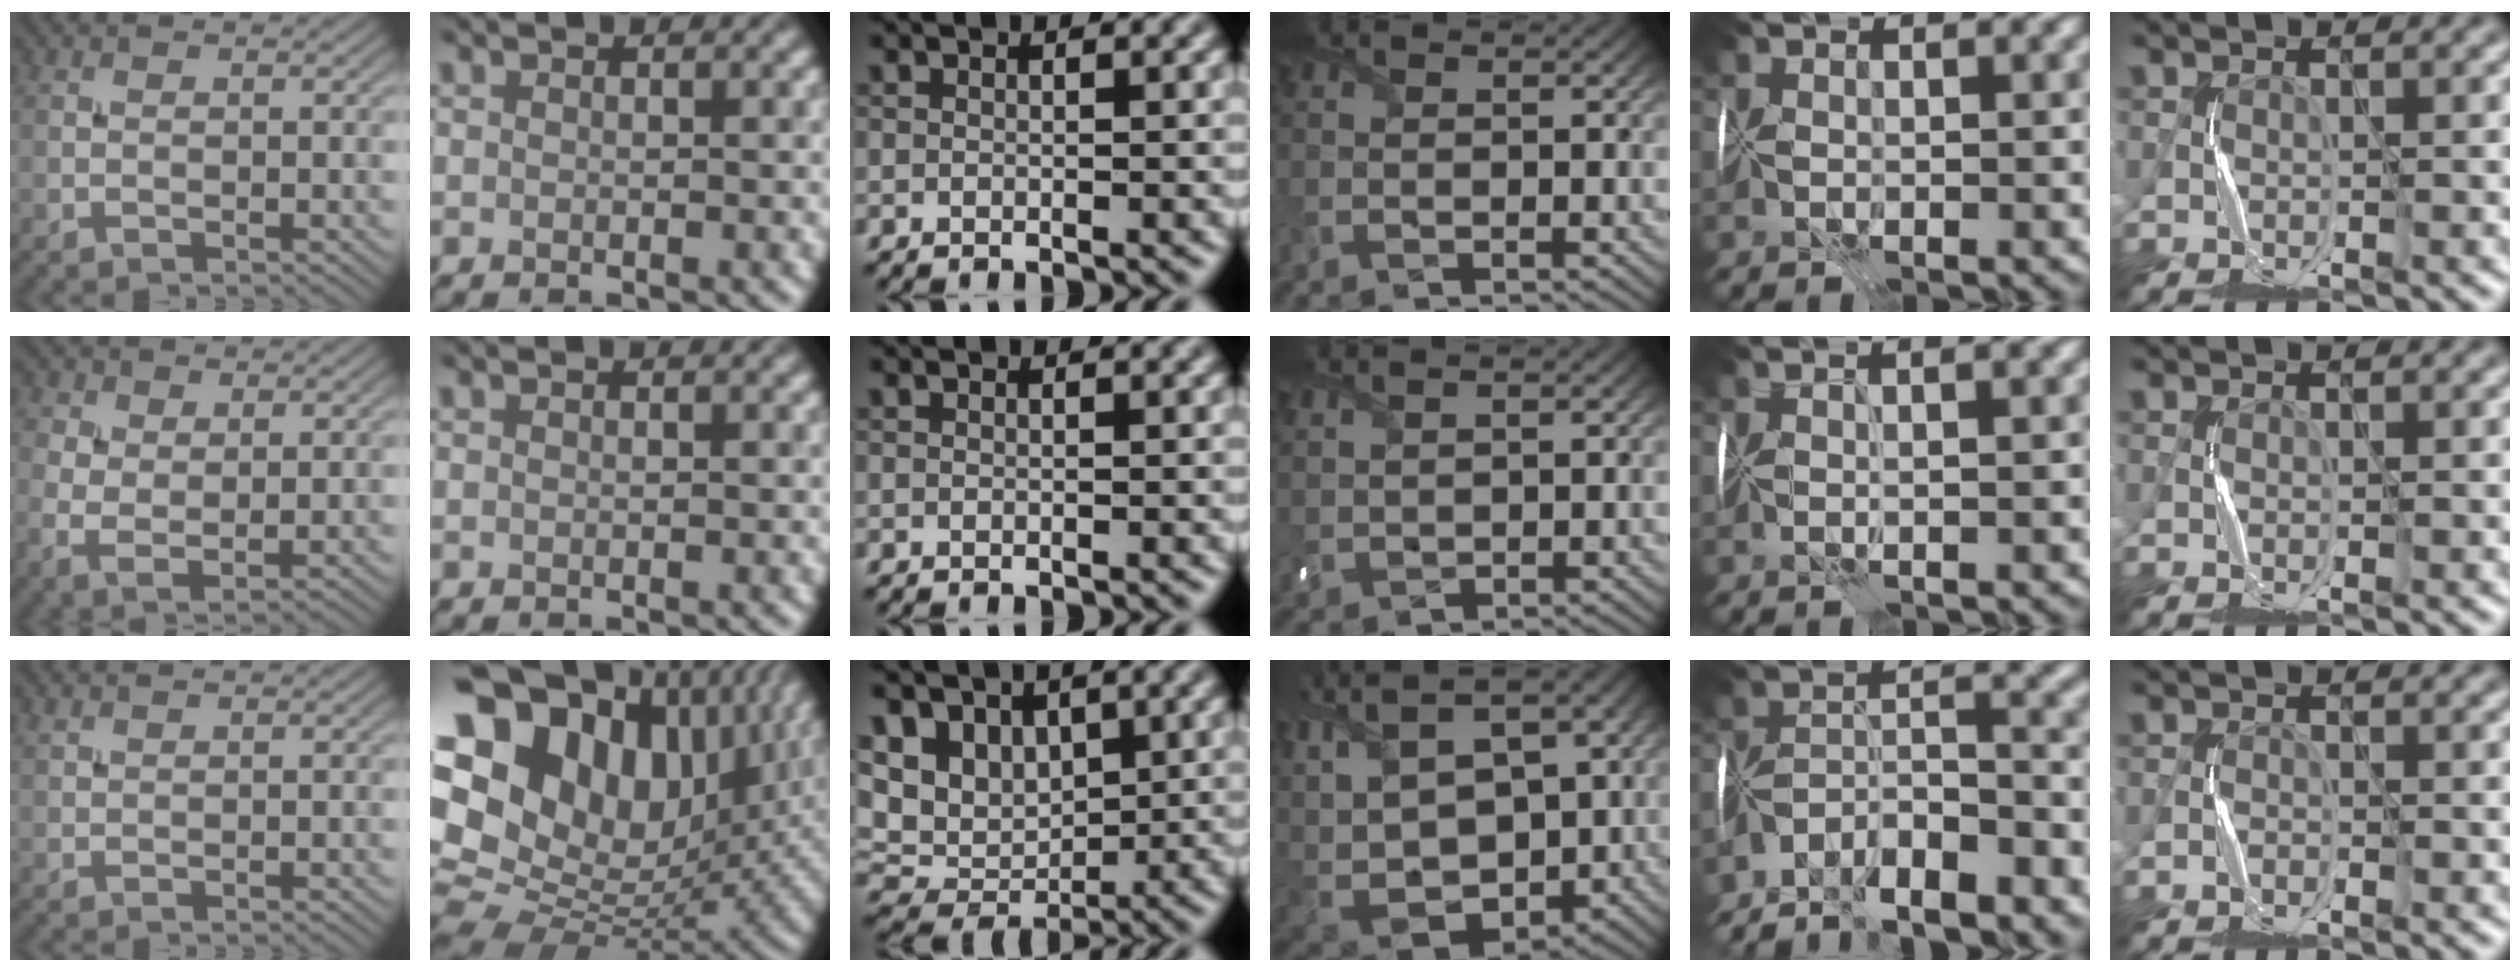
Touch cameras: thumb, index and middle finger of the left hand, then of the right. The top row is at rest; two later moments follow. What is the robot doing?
{"motion": "fold", "object": "memory foam"}